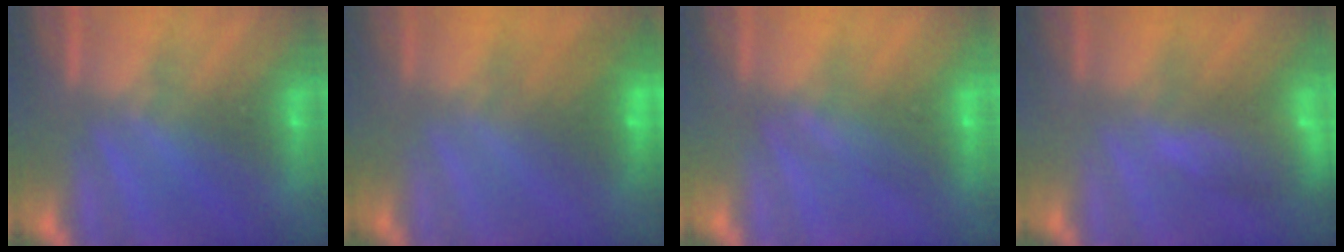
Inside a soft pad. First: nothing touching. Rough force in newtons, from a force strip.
{"total": 2.8}
{"total": 1.6}
{"total": 7.3}